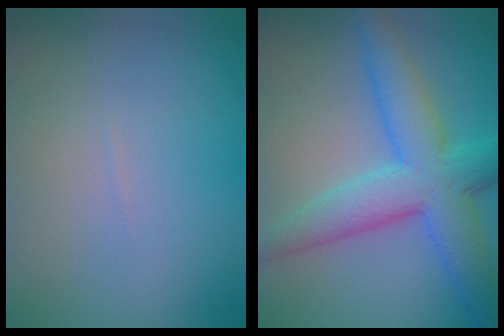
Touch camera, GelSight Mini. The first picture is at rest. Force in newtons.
{"total": 7.6, "press": 7.6, "slide": 0.1}